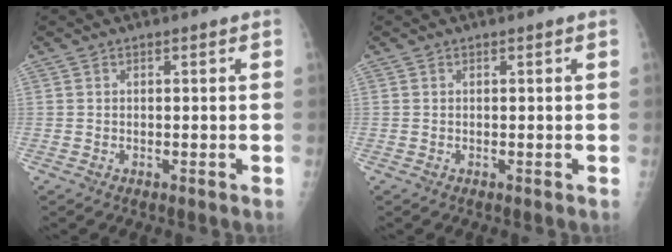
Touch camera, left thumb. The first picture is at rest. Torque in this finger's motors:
{"motor_torque": [-0.23, -0.10, -0.15, 0.07, 0.00]}